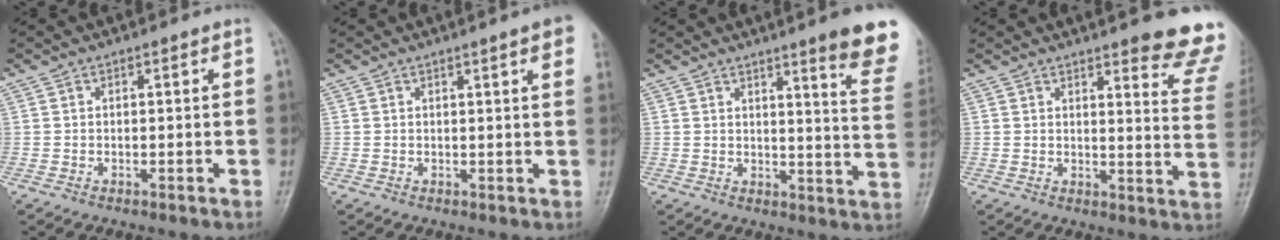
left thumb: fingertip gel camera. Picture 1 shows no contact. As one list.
[{"total": 5.0, "force": [2.8, 0.4, 4.1], "torque": [-0.040, 0.002, 0.029]}, {"total": 13.2, "force": [9.1, 1.0, 9.6], "torque": [-0.096, -0.053, 0.101]}, {"total": 14.5, "force": [11.2, 2.8, 8.7], "torque": [-0.072, -0.073, 0.118]}]